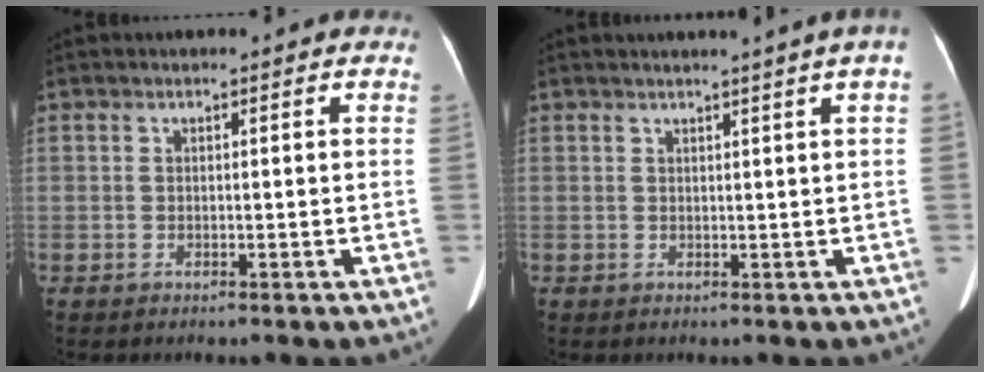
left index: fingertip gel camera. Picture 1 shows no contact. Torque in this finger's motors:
{"motor_torque": [-0.35, -0.30, -0.15, -0.04]}